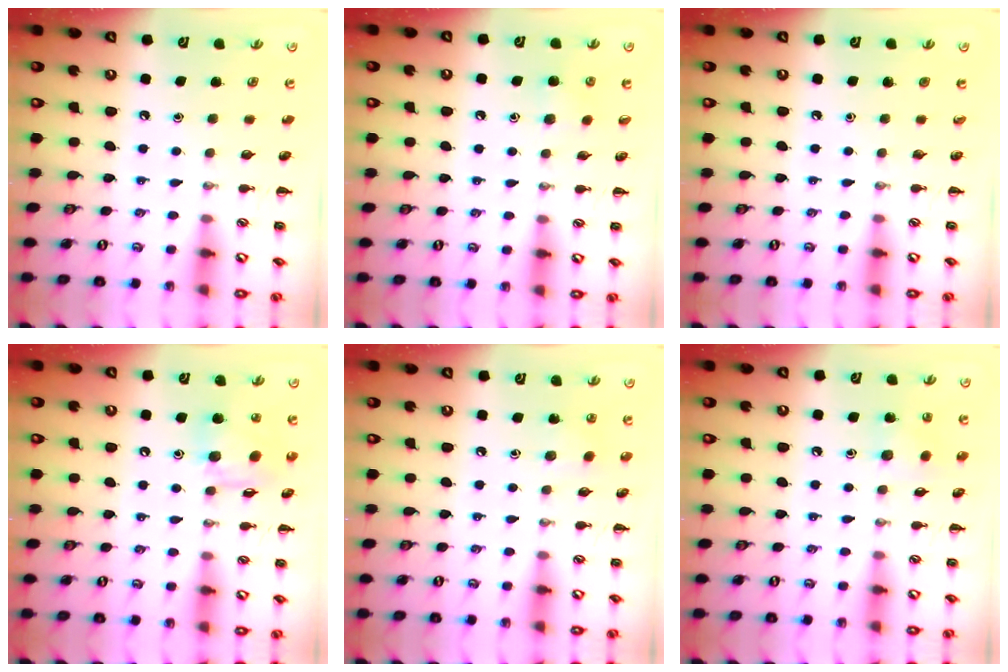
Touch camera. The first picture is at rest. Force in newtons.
{"total": 3.8, "press": 3.4, "slide": 1.5}
{"total": 0.0}
{"total": 11.0, "press": 10.7, "slide": 2.3}
{"total": 4.8, "press": 4.6, "slide": 1.4}
{"total": 6.4, "press": 6.3, "slide": 1.3}